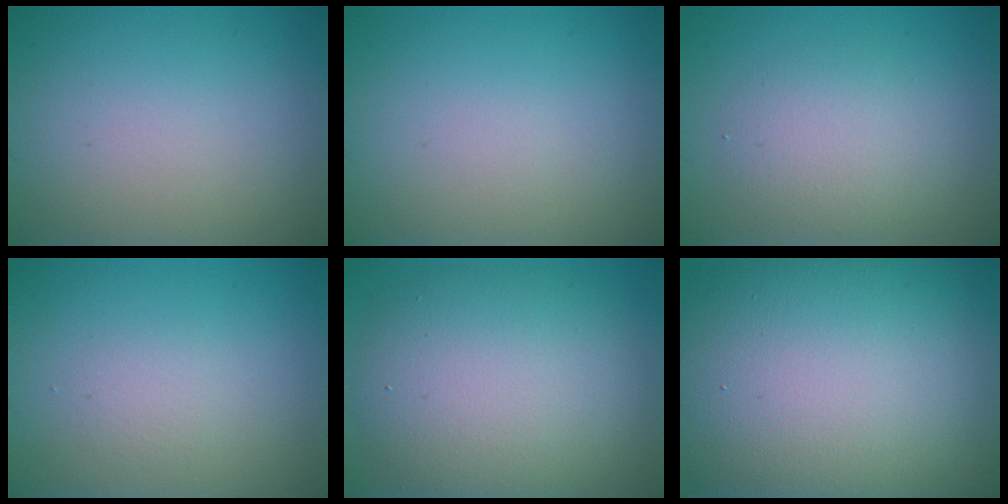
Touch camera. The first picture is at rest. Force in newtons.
{"total": 0.0}
{"total": 3.2, "press": 3.2, "slide": 0.2}
{"total": 1.2, "press": 1.2, "slide": 0.0}
{"total": 9.4, "press": 9.3, "slide": 0.6}
{"total": 17.9, "press": 17.9, "slide": 0.9}